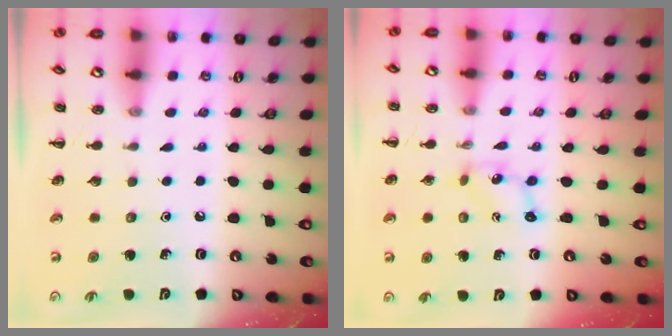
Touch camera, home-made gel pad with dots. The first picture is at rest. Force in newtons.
{"total": 1.7, "press": 1.6, "slide": 0.6}